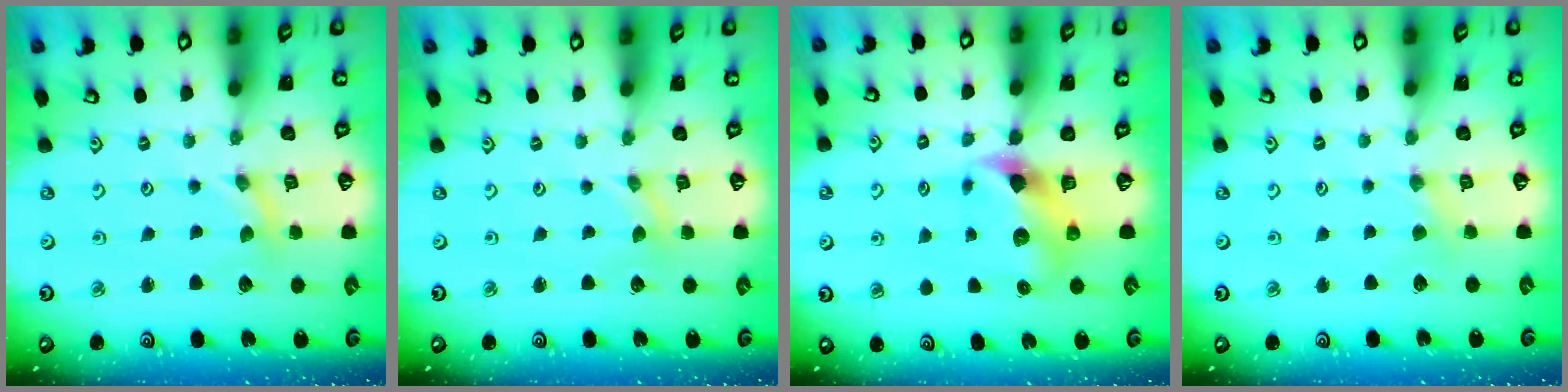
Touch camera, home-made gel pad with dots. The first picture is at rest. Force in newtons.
{"total": 0.0}
{"total": 7.3, "press": 7.2, "slide": 1.2}
{"total": 2.4, "press": 2.4, "slide": 0.4}